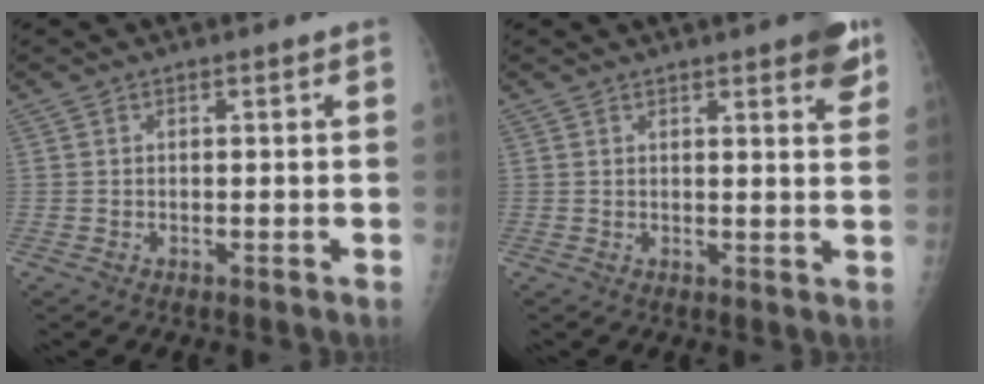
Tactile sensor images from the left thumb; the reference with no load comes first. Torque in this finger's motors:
{"motor_torque": [1.65, 0.84, 0.69, -0.27, 0.10]}